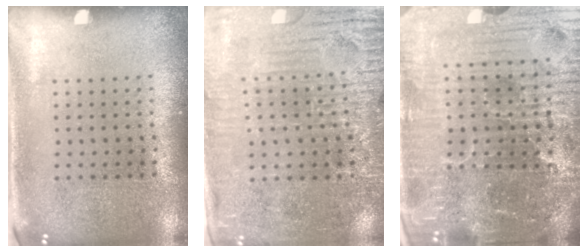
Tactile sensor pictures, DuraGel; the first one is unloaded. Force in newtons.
{"total": 3.5, "press": 3.4, "slide": 0.8}
{"total": 7.3, "press": 6.5, "slide": 3.2}